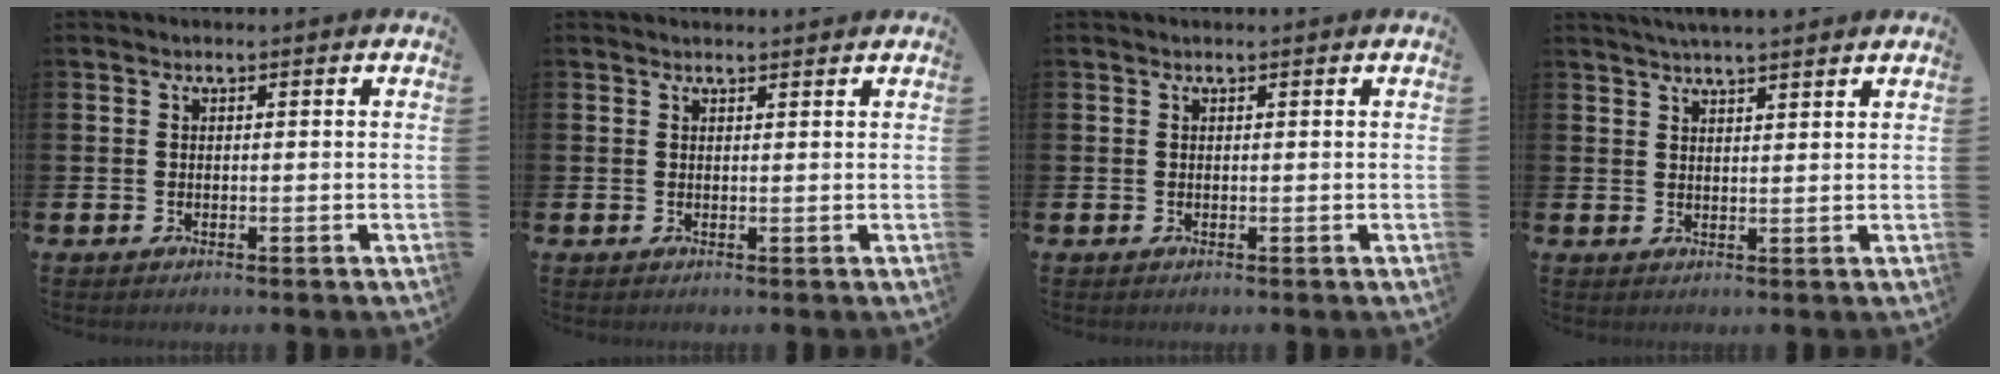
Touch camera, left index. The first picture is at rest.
{"total": 1.0, "force": [1.0, 0.1, 0.1], "torque": [0.010, -0.005, 0.015]}
{"total": 0.0}
{"total": 3.8, "force": [3.7, -0.1, 0.9], "torque": [-0.011, -0.015, 0.064]}